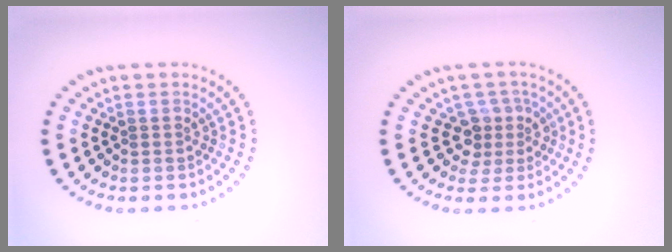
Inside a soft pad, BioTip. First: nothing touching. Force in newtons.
{"total": 2.7, "press": 2.0, "slide": 1.8}